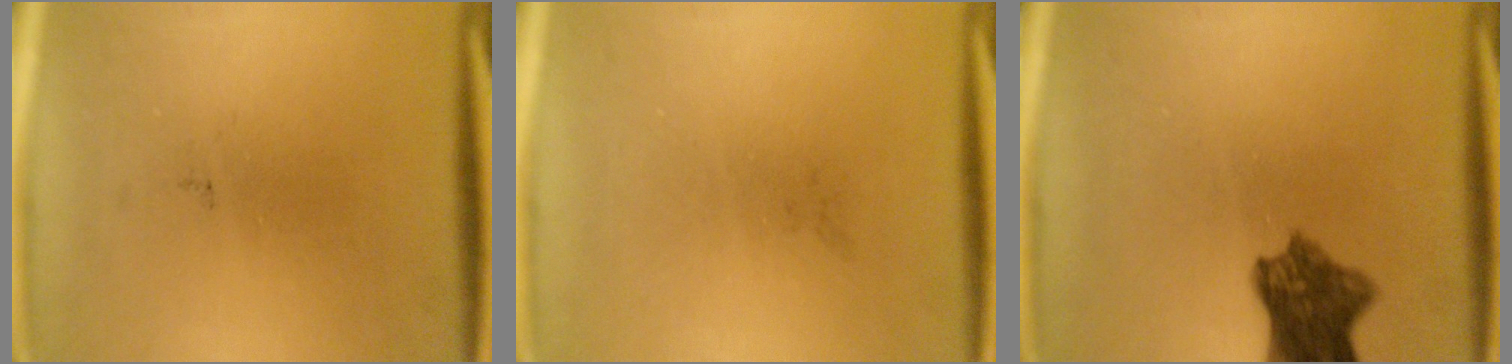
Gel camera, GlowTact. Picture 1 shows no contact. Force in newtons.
{"total": 0.0}
{"total": 7.7}